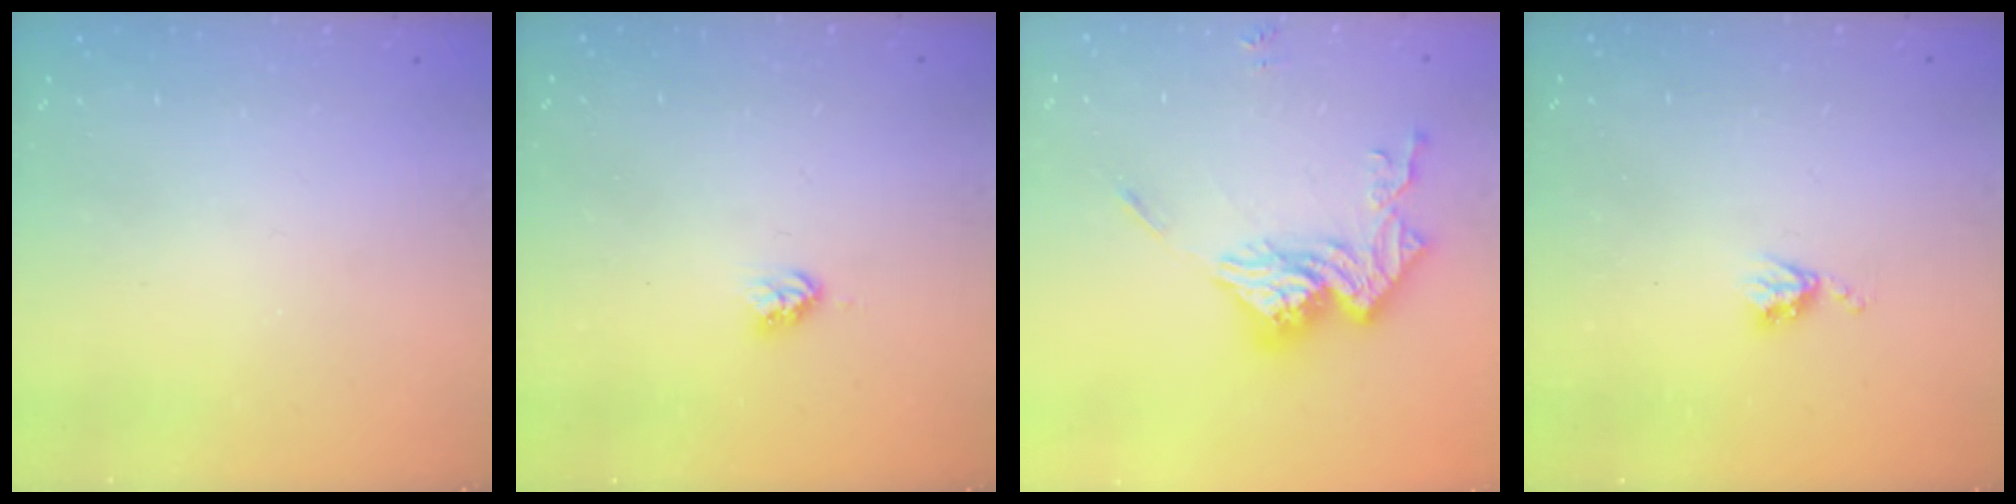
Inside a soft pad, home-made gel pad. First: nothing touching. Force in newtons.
{"total": 3.3, "press": 3.3, "slide": 0.5}
{"total": 15.8, "press": 15.7, "slide": 1.4}
{"total": 4.3, "press": 4.2, "slide": 0.6}